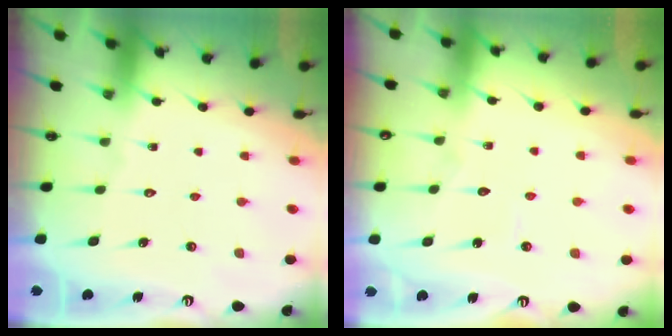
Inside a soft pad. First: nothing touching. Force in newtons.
{"total": 4.8, "press": 4.8, "slide": 0.3}